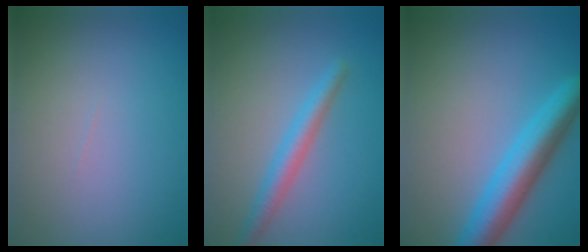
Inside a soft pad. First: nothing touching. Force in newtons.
{"total": 2.7, "press": 2.7, "slide": 0.1}
{"total": 5.8, "press": 5.8, "slide": 0.1}